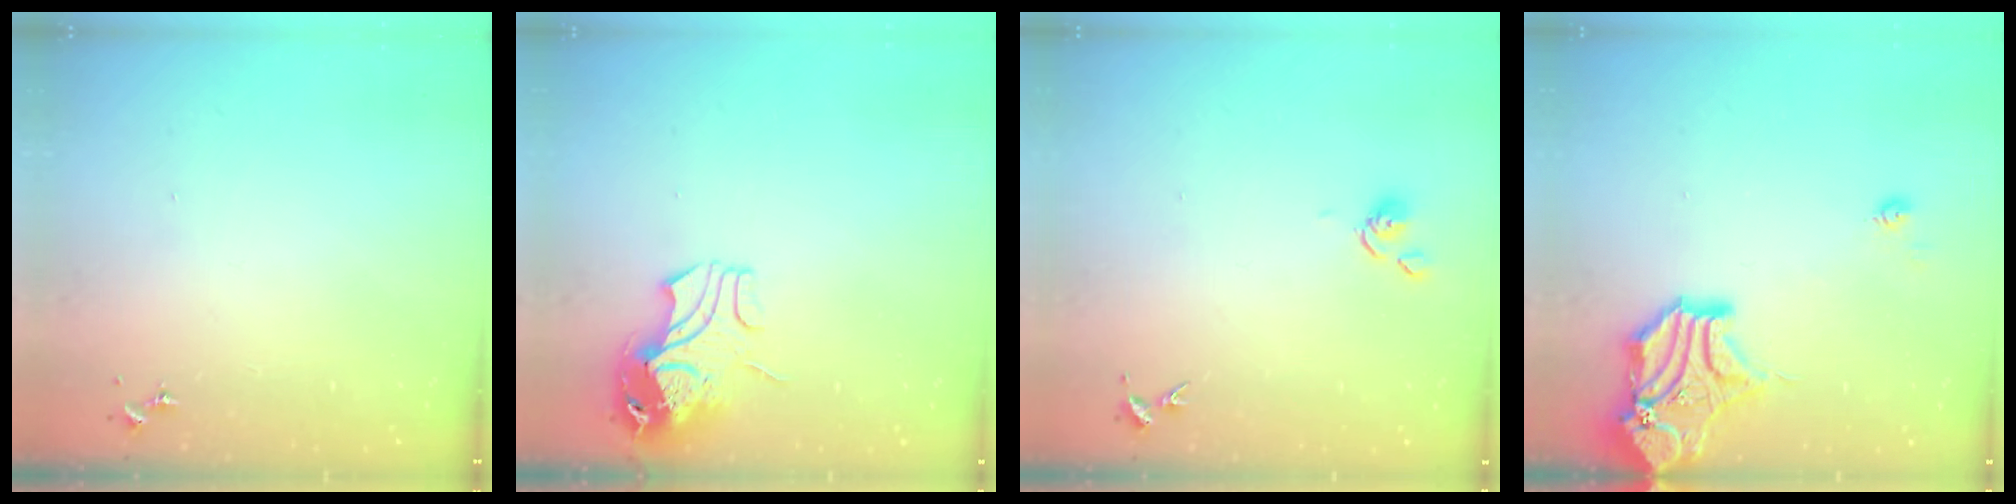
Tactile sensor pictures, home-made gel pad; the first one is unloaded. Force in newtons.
{"total": 11.5, "press": 11.4, "slide": 1.2}
{"total": 3.8, "press": 3.7, "slide": 0.8}
{"total": 15.6, "press": 15.4, "slide": 2.4}